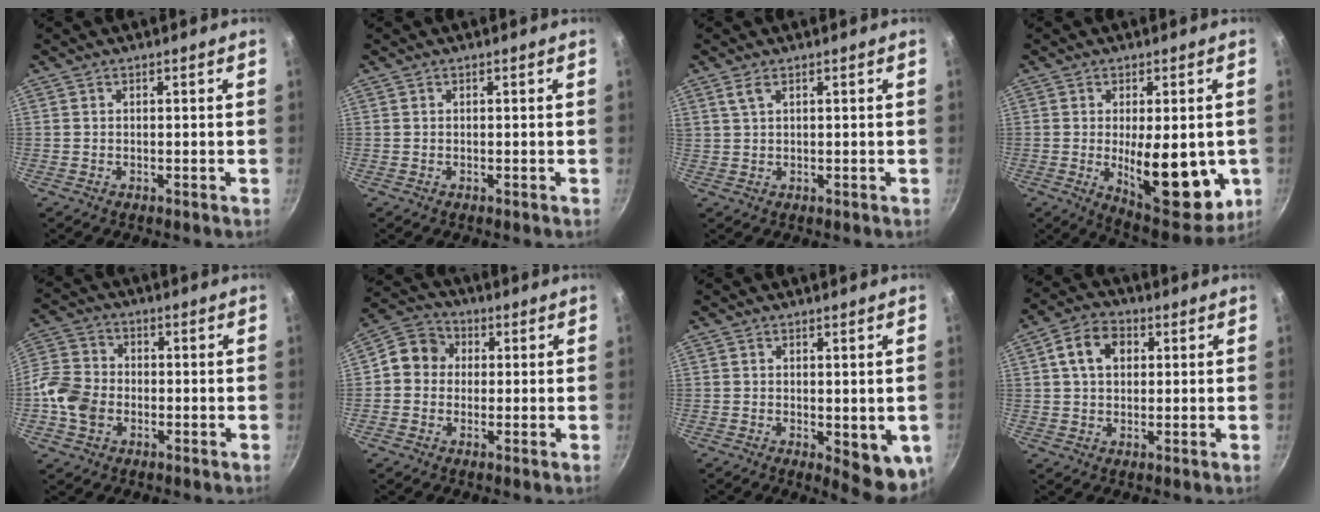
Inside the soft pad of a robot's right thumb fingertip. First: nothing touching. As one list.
[{"total": 0.0}, {"total": 2.1, "force": [1.1, 0.8, 1.6], "torque": [-0.029, 0.000, 0.025]}, {"total": 17.9, "force": [-2.4, 7.7, 16.0], "torque": [-0.185, -0.023, -0.019]}, {"total": 9.4, "force": [-2.4, 7.3, 5.4], "torque": [-0.093, 0.020, -0.062]}, {"total": 7.3, "force": [0.4, 6.6, 3.0], "torque": [-0.021, 0.015, -0.016]}, {"total": 7.9, "force": [-1.0, 3.3, 7.1], "torque": [-0.062, -0.005, -0.005]}, {"total": 8.0, "force": [2.0, 5.8, 5.1], "torque": [-0.069, 0.012, 0.024]}]